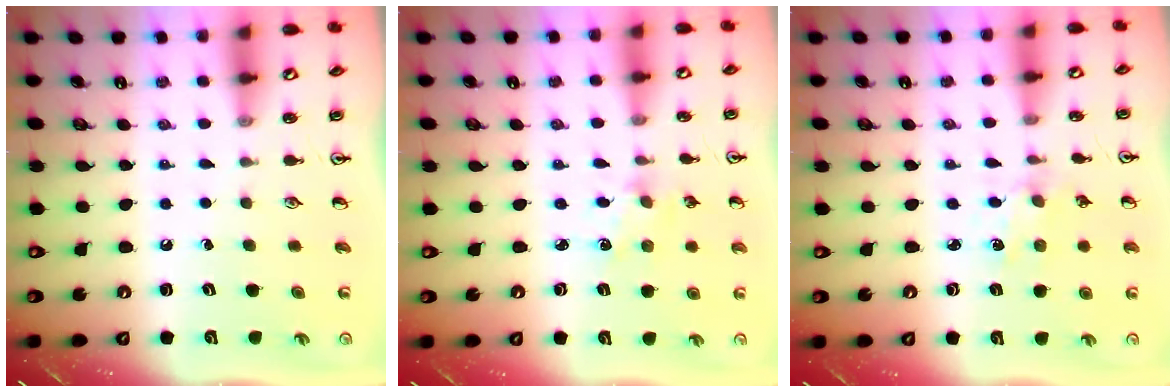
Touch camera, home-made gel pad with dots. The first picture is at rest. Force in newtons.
{"total": 1.8, "press": 1.7, "slide": 0.3}
{"total": 1.4, "press": 1.4, "slide": 0.2}